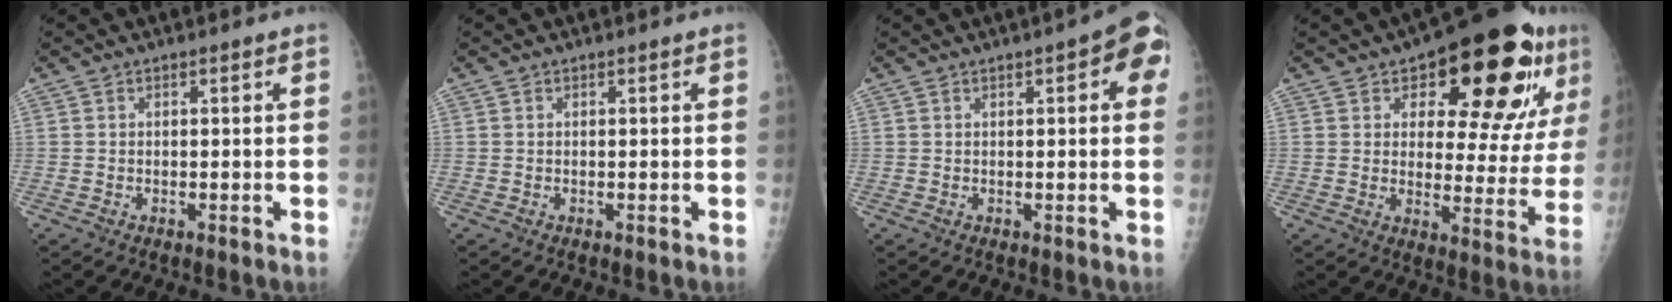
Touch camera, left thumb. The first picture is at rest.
{"total": 0.0}
{"total": 6.7, "force": [2.1, 2.1, 6.0], "torque": [-0.059, 0.005, 0.016]}
{"total": 21.6, "force": [10.1, 9.3, 16.7], "torque": [-0.180, -0.021, 0.142]}